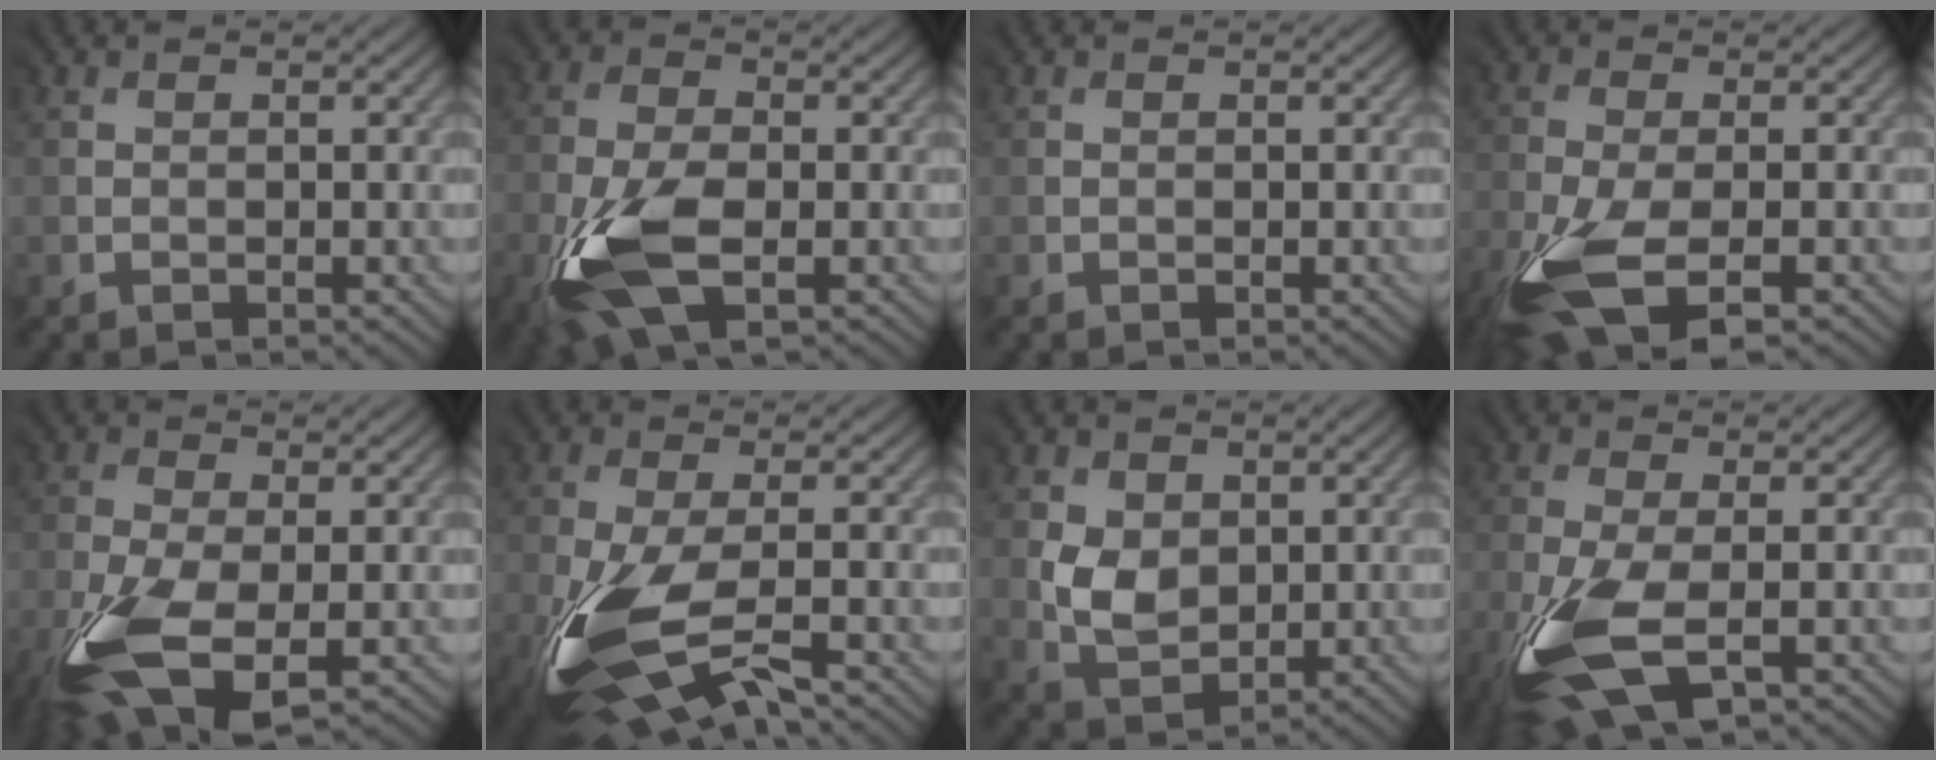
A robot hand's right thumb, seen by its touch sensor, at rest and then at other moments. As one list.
[{"total": 9.7, "force": [-3.9, 4.6, 7.6], "torque": [-0.184, -0.012, -0.077]}, {"total": 0.0}, {"total": 10.0, "force": [-5.6, 3.7, 7.4], "torque": [-0.183, -0.020, -0.112]}, {"total": 10.9, "force": [-5.4, 4.6, 8.2], "torque": [-0.210, -0.030, -0.107]}, {"total": 11.4, "force": [-5.4, 4.2, 9.1], "torque": [-0.233, -0.031, -0.104]}, {"total": 4.0, "force": [0.8, 3.5, 2.0], "torque": [-0.050, -0.005, 0.018]}, {"total": 9.6, "force": [-4.6, 3.6, 7.6], "torque": [-0.200, -0.019, -0.092]}]